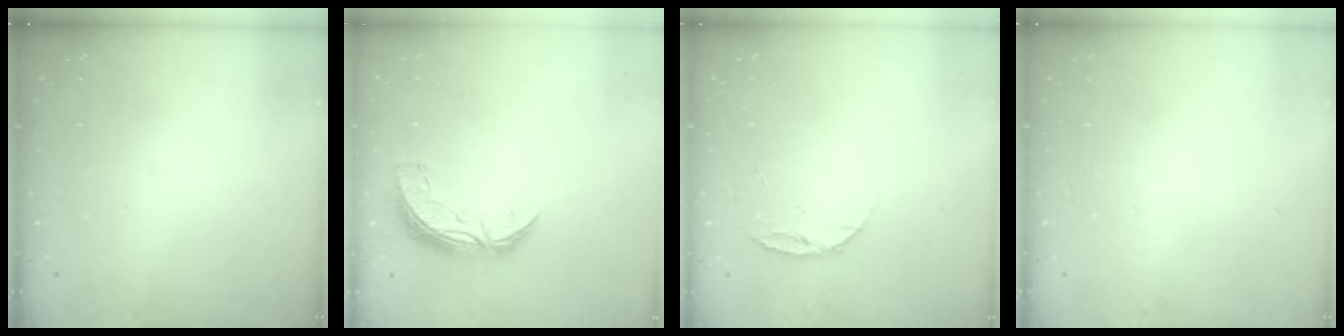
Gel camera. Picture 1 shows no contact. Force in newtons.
{"total": 7.5, "press": 7.5, "slide": 0.5}
{"total": 6.6, "press": 6.5, "slide": 0.7}
{"total": 0.0}